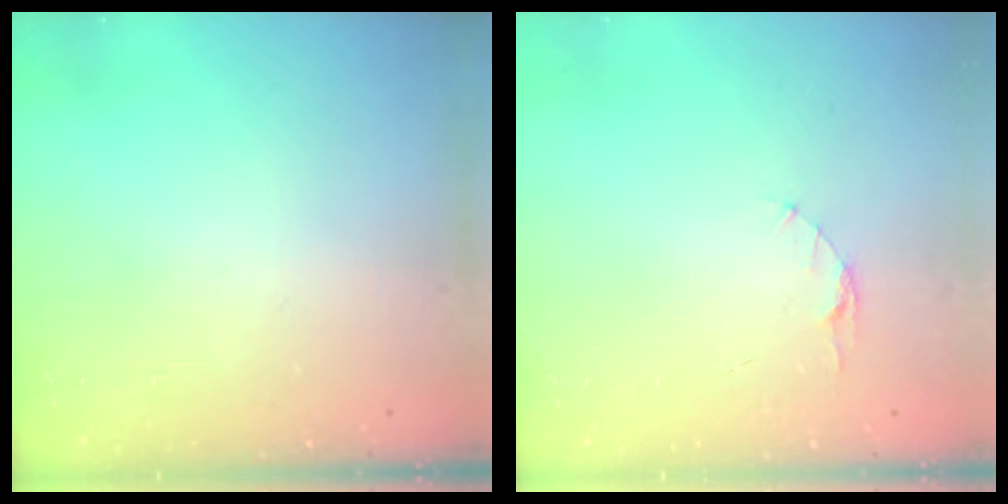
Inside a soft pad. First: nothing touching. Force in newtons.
{"total": 3.5, "press": 3.5, "slide": 0.3}